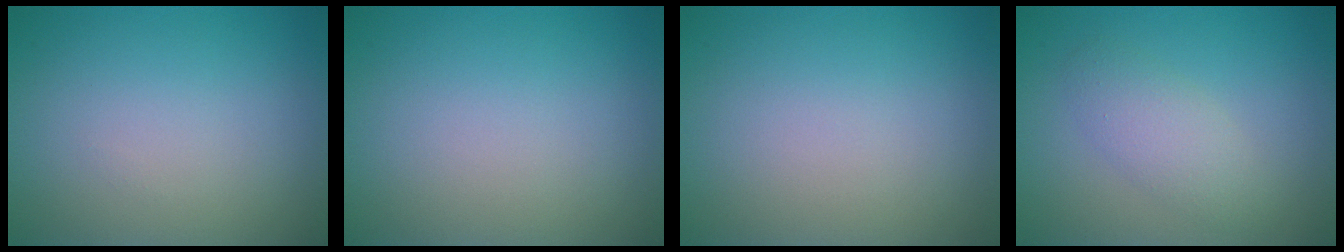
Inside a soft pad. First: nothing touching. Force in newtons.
{"total": 0.0}
{"total": 0.0}
{"total": 2.7, "press": 2.7, "slide": 0.2}